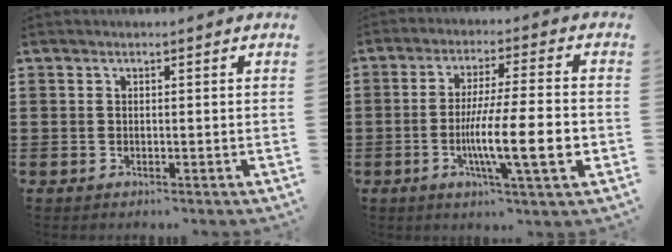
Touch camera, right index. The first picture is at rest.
{"total": 13.0, "force": [-3.2, 1.9, 12.4], "torque": [-0.229, -0.011, -0.057]}